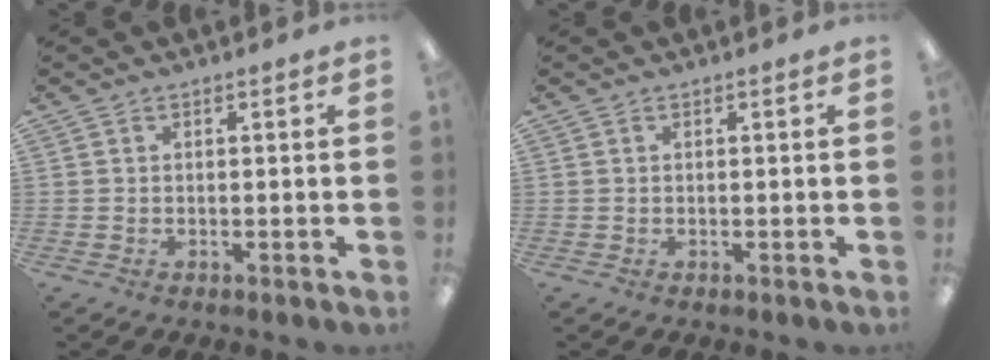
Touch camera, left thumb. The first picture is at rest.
{"total": 0.0}